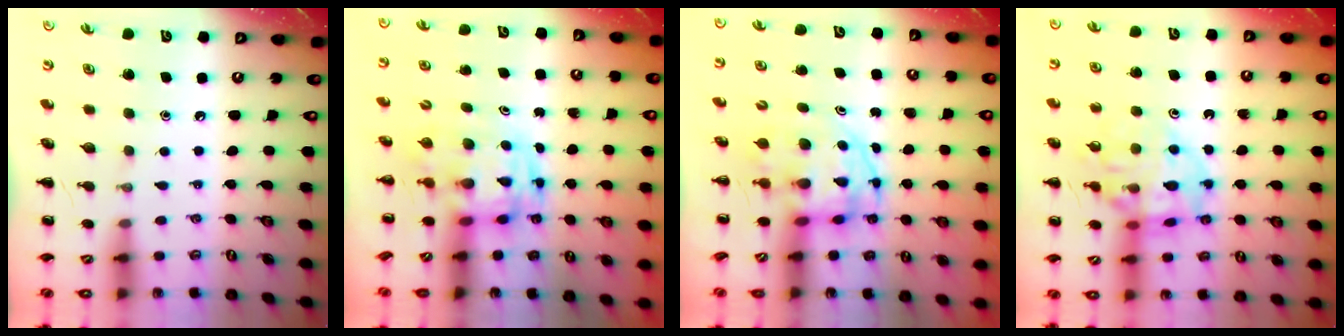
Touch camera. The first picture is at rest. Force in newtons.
{"total": 2.9, "press": 2.9, "slide": 0.6}
{"total": 3.8, "press": 3.7, "slide": 0.7}
{"total": 14.2, "press": 14.0, "slide": 2.6}